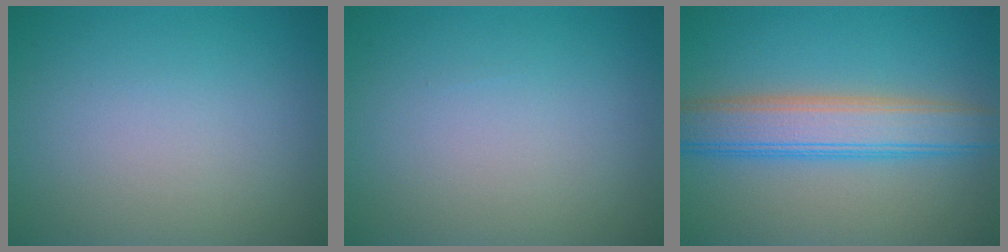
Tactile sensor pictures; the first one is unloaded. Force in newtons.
{"total": 0.0}
{"total": 5.9, "press": 5.9, "slide": 0.3}